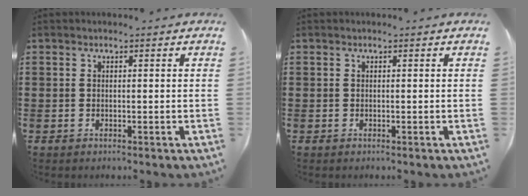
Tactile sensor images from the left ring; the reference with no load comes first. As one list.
[{"total": 0.0}]